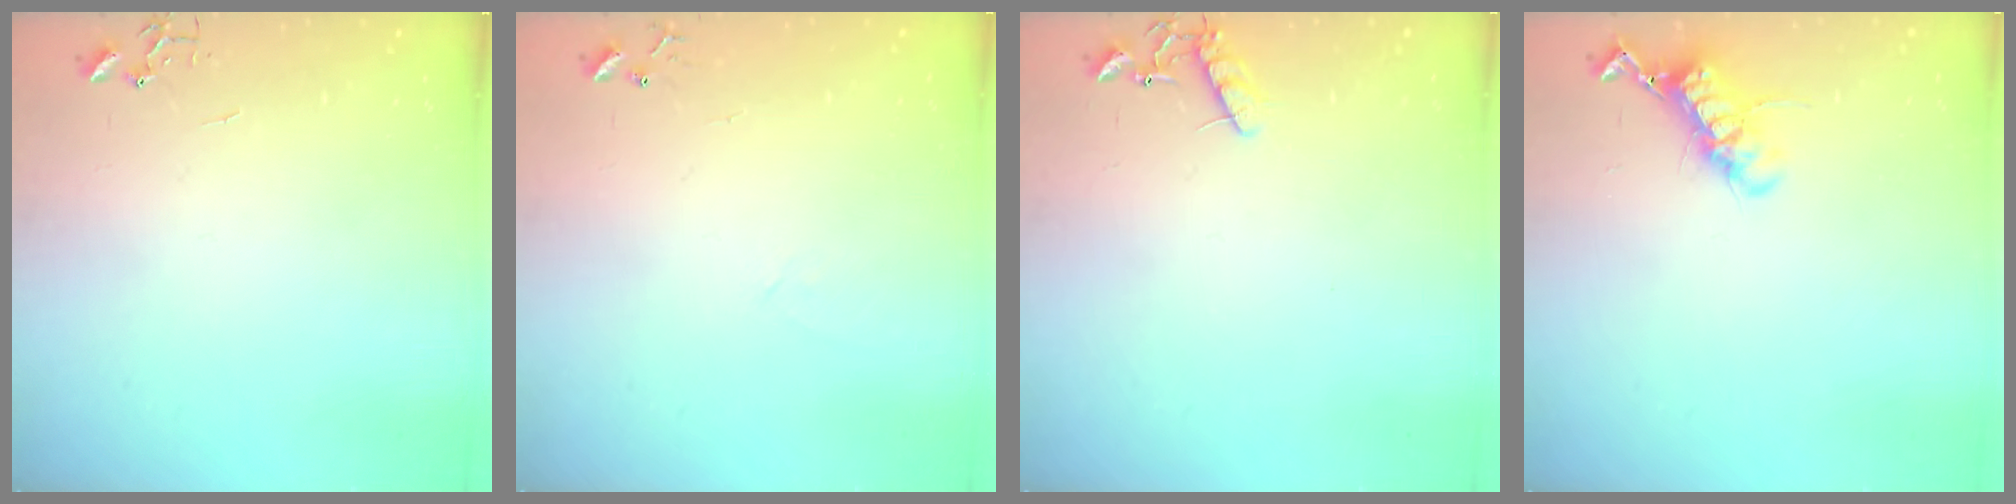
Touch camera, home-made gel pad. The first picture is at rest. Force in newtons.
{"total": 4.6, "press": 4.5, "slide": 0.6}
{"total": 8.1, "press": 8.1, "slide": 0.3}
{"total": 11.9, "press": 11.8, "slide": 0.9}